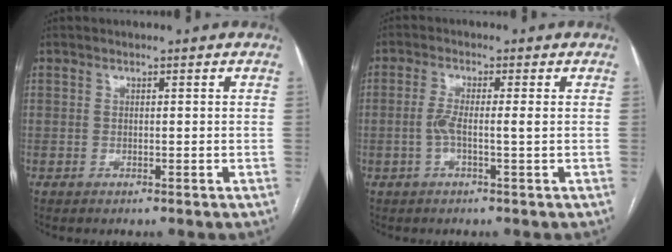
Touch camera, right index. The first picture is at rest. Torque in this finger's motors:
{"motor_torque": [-0.11, -0.10, -0.02, 0.00]}